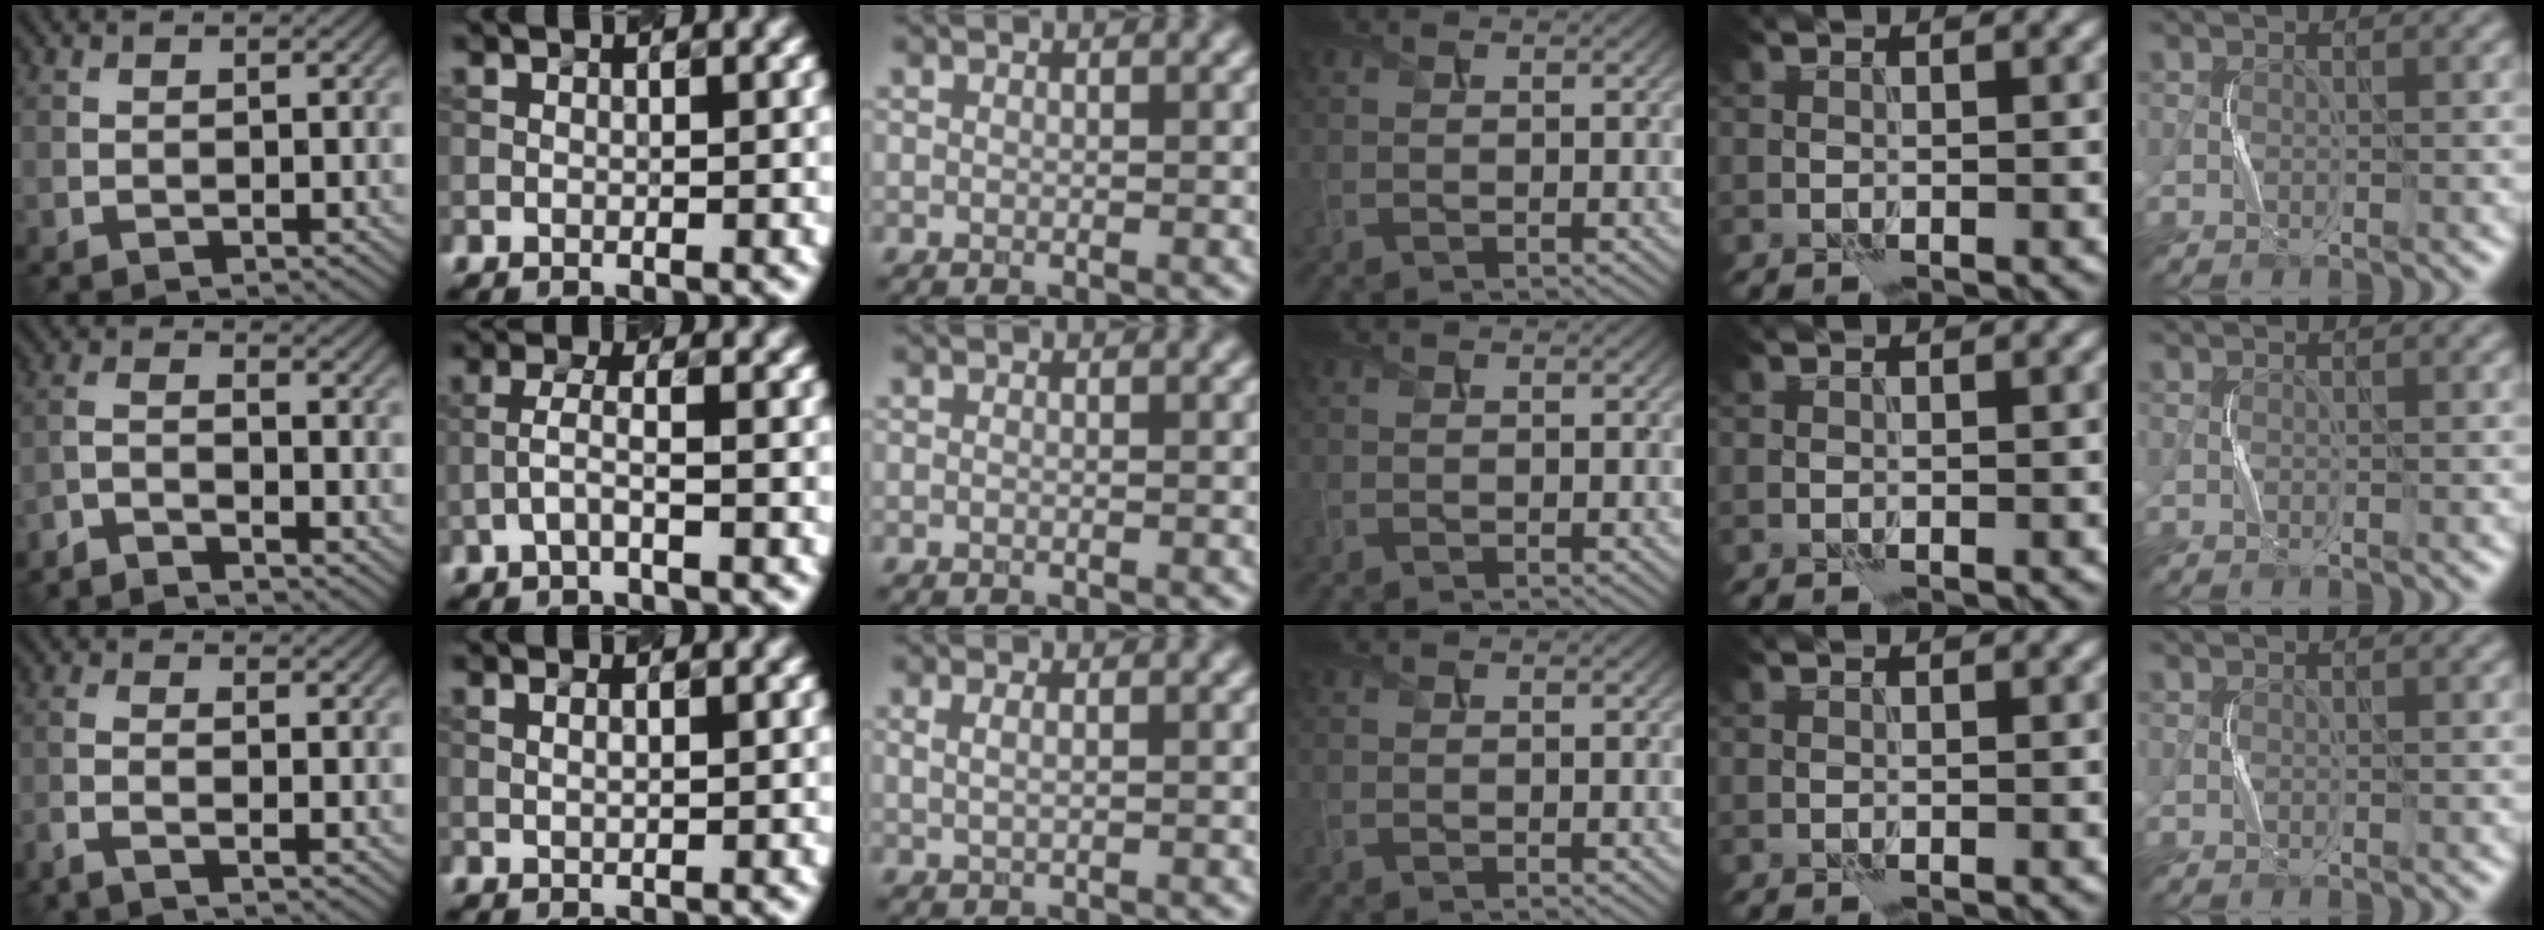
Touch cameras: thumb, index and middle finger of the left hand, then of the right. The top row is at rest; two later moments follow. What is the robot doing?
{"motion": "squeeze", "object": "sponge"}